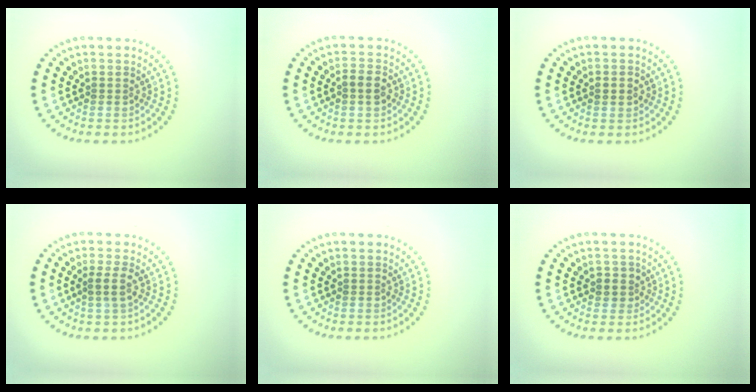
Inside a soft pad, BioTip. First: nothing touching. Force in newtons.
{"total": 1.7, "press": 1.7, "slide": 0.3}
{"total": 1.4, "press": 1.4, "slide": 0.0}
{"total": 1.5, "press": 1.0, "slide": 1.1}
{"total": 0.0}
{"total": 1.5, "press": 1.3, "slide": 0.6}